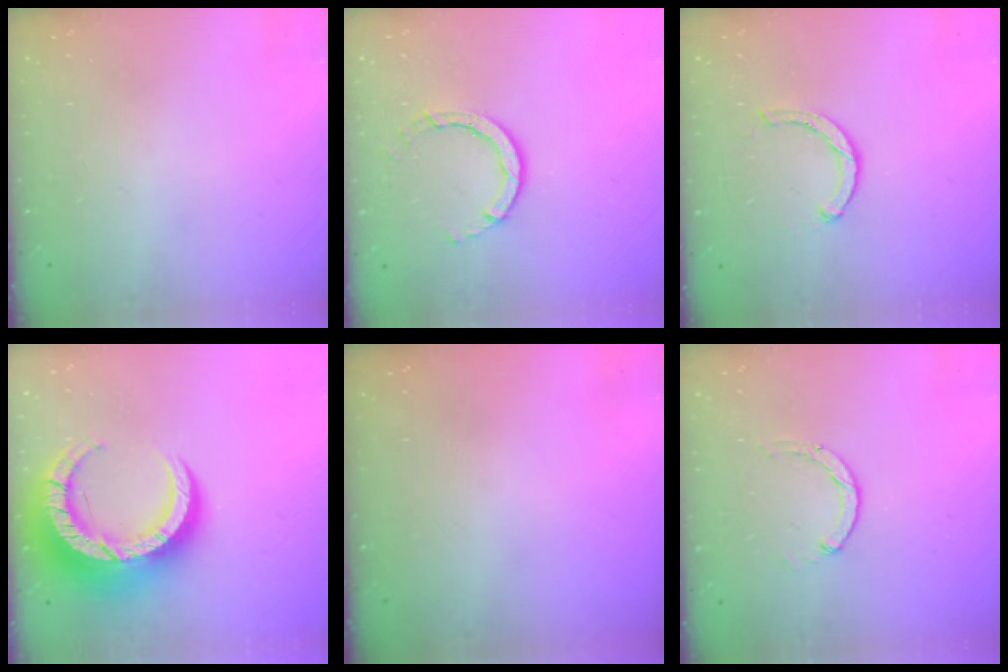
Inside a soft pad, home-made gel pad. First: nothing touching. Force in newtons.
{"total": 4.7, "press": 4.7, "slide": 0.3}
{"total": 2.5, "press": 2.5, "slide": 0.4}
{"total": 17.5, "press": 17.4, "slide": 1.5}
{"total": 0.0}
{"total": 0.0}